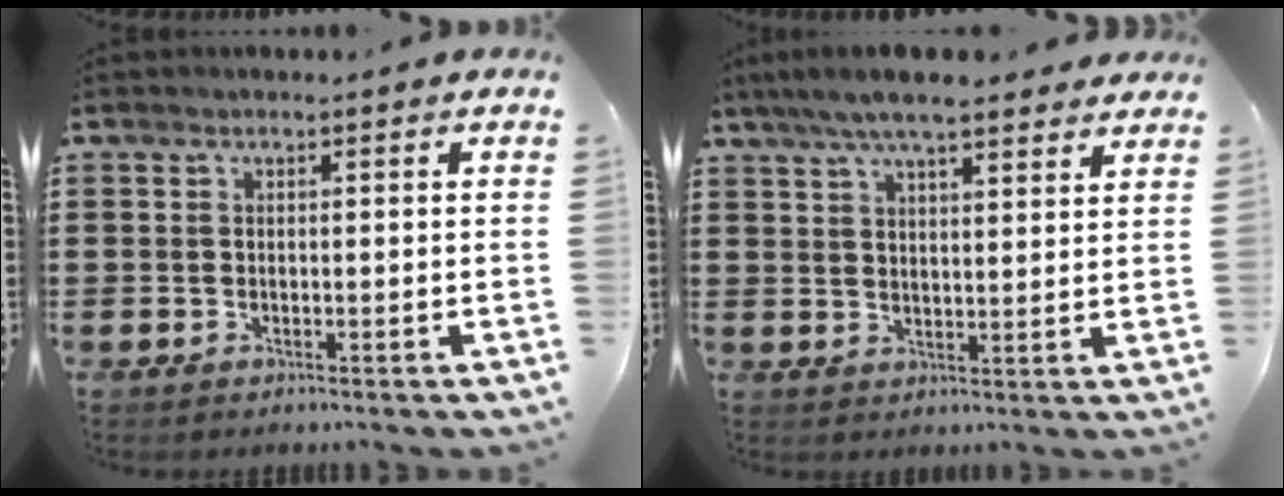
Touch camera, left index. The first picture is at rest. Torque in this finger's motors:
{"motor_torque": [1.57, -0.57, 0.83, 0.21]}